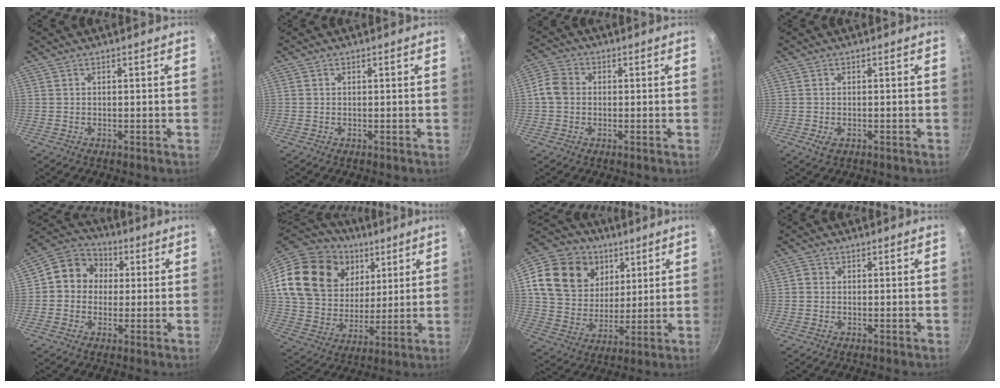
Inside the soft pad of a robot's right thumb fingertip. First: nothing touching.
{"total": 0.6, "force": [0.1, 0.5, 0.2], "torque": [-0.001, 0.003, 0.001]}
{"total": 5.1, "force": [-0.1, 4.4, 2.7], "torque": [-0.038, 0.011, -0.018]}
{"total": 1.6, "force": [-0.5, 1.0, 1.2], "torque": [-0.022, -0.005, -0.007]}
{"total": 9.8, "force": [0.9, 8.7, 4.3], "torque": [-0.036, 0.020, -0.008]}
{"total": 26.9, "force": [11.0, 19.5, 15.0], "torque": [-0.264, -0.009, 0.206]}
{"total": 20.6, "force": [7.9, 16.1, 10.0], "torque": [-0.171, -0.010, 0.143]}
{"total": 1.2, "force": [-0.2, 1.1, 0.4], "torque": [-0.005, 0.004, -0.007]}